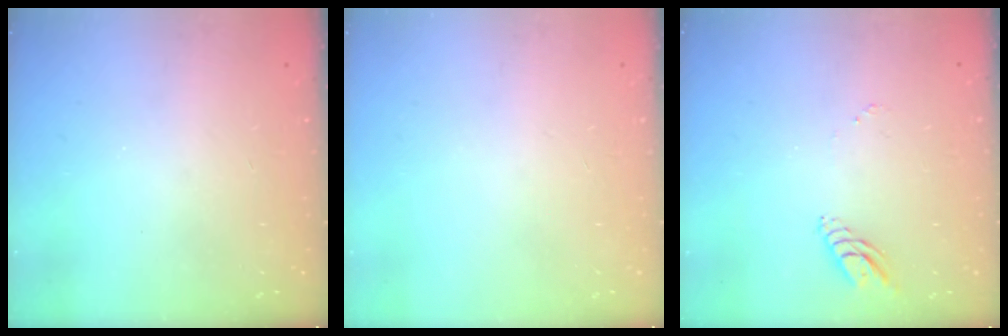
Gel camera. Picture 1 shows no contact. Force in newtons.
{"total": 0.0}
{"total": 5.8, "press": 5.8, "slide": 0.4}